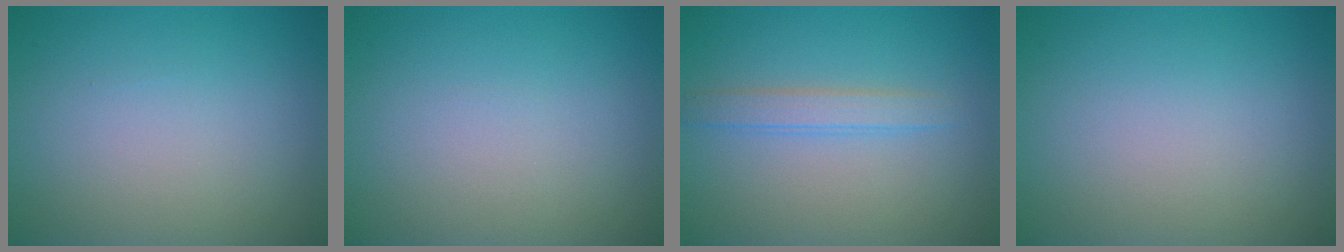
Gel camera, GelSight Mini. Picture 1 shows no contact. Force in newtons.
{"total": 0.0}
{"total": 1.9, "press": 1.9, "slide": 0.2}
{"total": 0.0}